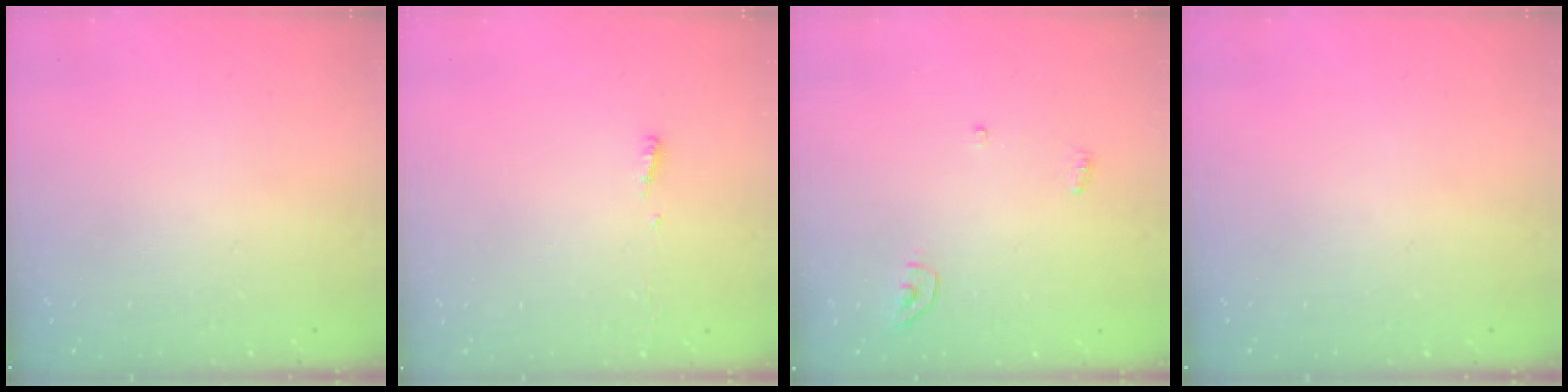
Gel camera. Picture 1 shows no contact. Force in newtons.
{"total": 6.5, "press": 2.8, "slide": 5.8}
{"total": 3.5, "press": 3.5, "slide": 0.1}
{"total": 0.0}